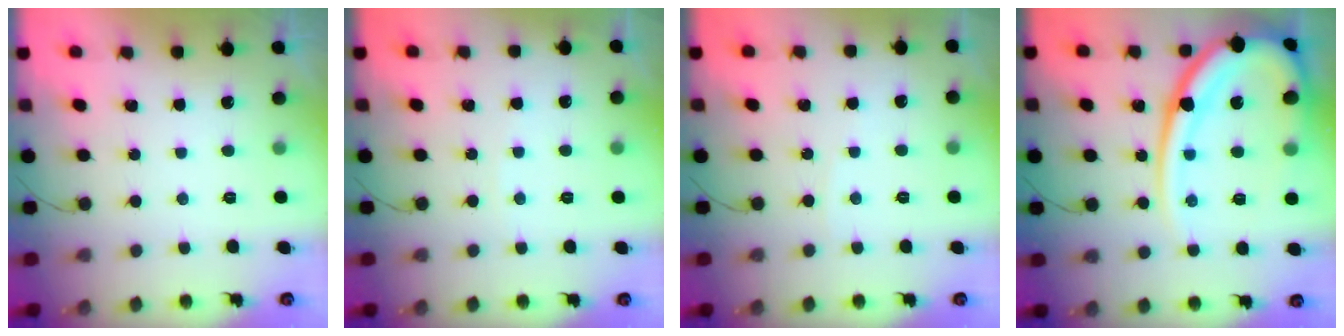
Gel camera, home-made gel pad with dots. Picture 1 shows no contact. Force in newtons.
{"total": 2.4, "press": 2.3, "slide": 0.3}
{"total": 2.9, "press": 2.9, "slide": 0.4}
{"total": 22.2, "press": 22.1, "slide": 2.5}